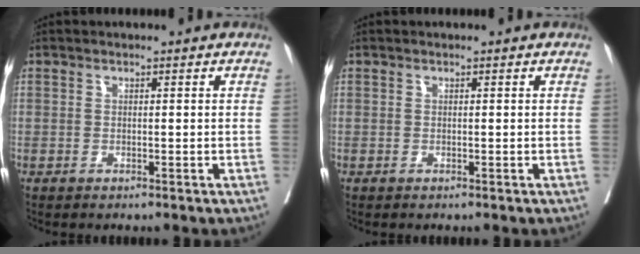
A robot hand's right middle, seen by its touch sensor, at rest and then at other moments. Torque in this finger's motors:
{"motor_torque": [0.07, -0.12, 0.00, 0.00]}